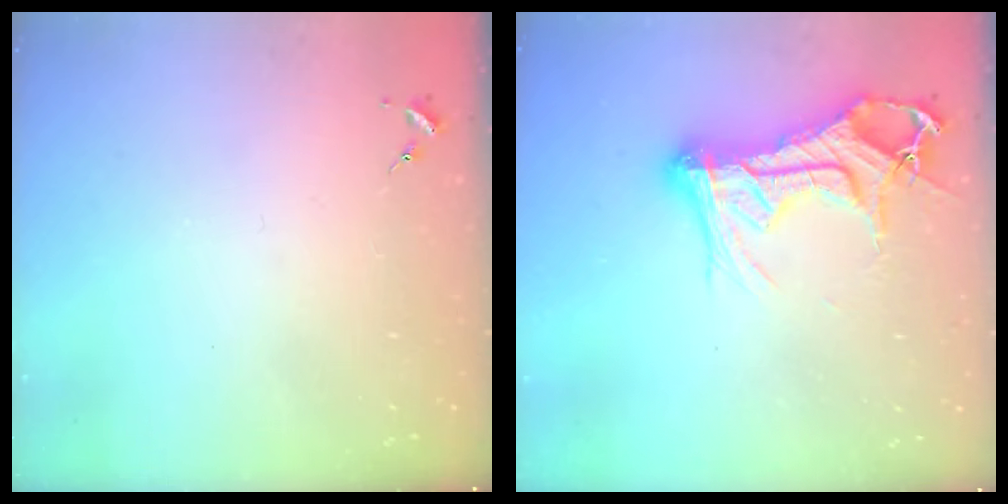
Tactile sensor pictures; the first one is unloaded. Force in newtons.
{"total": 19.0, "press": 18.9, "slide": 1.8}